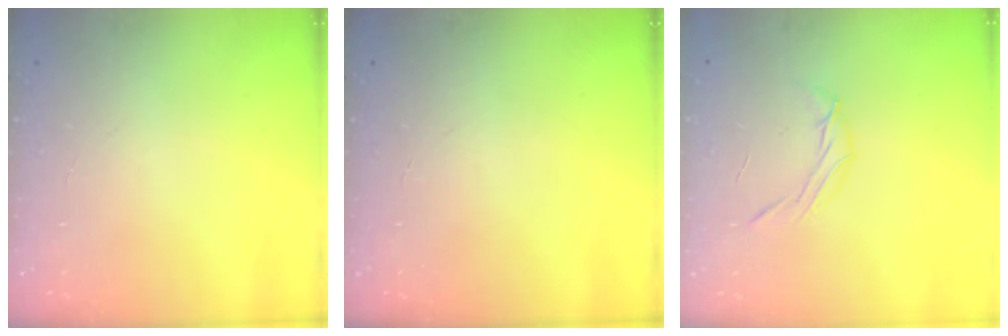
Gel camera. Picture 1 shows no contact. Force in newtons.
{"total": 0.0}
{"total": 6.8, "press": 6.8, "slide": 0.5}